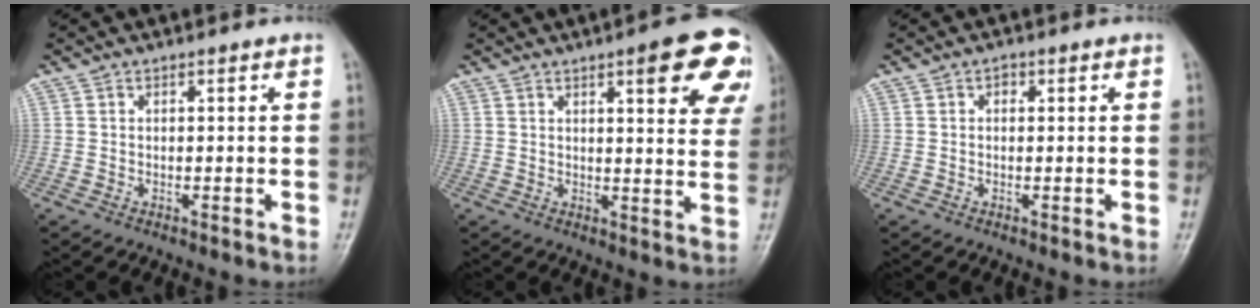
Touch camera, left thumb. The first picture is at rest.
{"total": 13.7, "force": [6.5, 3.7, 11.4], "torque": [-0.102, -0.022, 0.073]}
{"total": 1.2, "force": [0.3, 0.8, 0.7], "torque": [-0.002, 0.003, 0.001]}